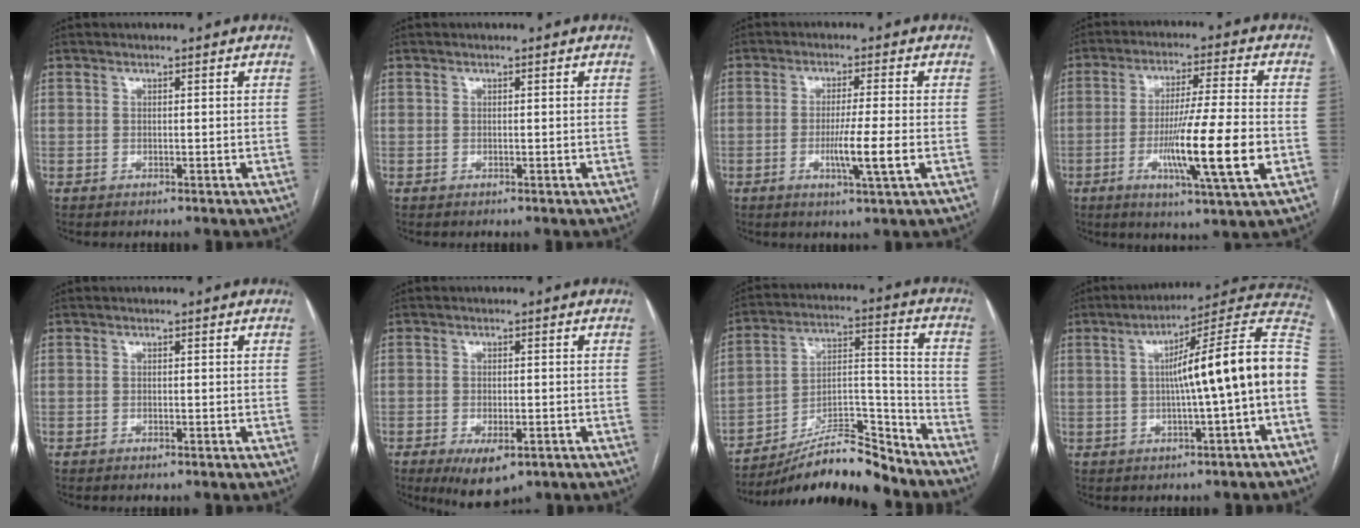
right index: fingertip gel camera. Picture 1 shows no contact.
{"total": 0.0}
{"total": 6.4, "force": [-1.6, -0.6, 6.1], "torque": [-0.107, -0.014, -0.029]}
{"total": 14.2, "force": [-3.7, -0.2, 13.7], "torque": [-0.241, -0.020, -0.066]}
{"total": 0.5, "force": [-0.4, 0.1, 0.3], "torque": [-0.008, -0.001, -0.005]}
{"total": 6.5, "force": [-3.5, 2.6, 4.8], "torque": [-0.079, -0.011, -0.047]}
{"total": 15.4, "force": [-14.3, 1.8, 5.4], "torque": [-0.084, 0.045, -0.245]}
{"total": 16.2, "force": [-0.5, -0.2, 16.2], "torque": [-0.223, 0.039, -0.013]}